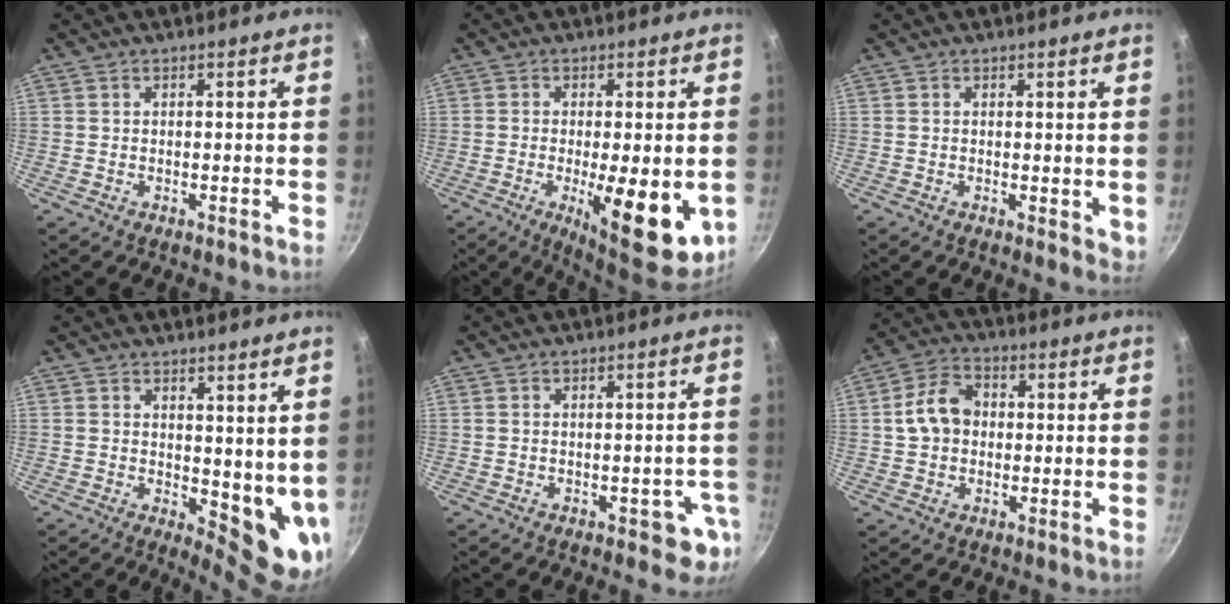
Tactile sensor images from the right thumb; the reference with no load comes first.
{"total": 14.1, "force": [-3.3, 4.5, 12.9], "torque": [-0.164, -0.003, -0.037]}
{"total": 2.9, "force": [0.6, 1.5, 2.4], "torque": [-0.027, -0.005, 0.008]}
{"total": 8.7, "force": [2.7, 4.4, 7.1], "torque": [-0.072, -0.029, 0.044]}
{"total": 5.3, "force": [-1.8, 3.0, 4.1], "torque": [-0.021, 0.011, -0.017]}
{"total": 8.4, "force": [0.3, 6.5, 5.2], "torque": [-0.075, 0.021, -0.005]}